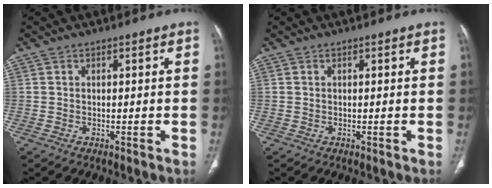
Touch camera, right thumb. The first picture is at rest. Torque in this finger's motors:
{"motor_torque": [-0.31, 0.31, -0.24, 0.22, 0.01]}